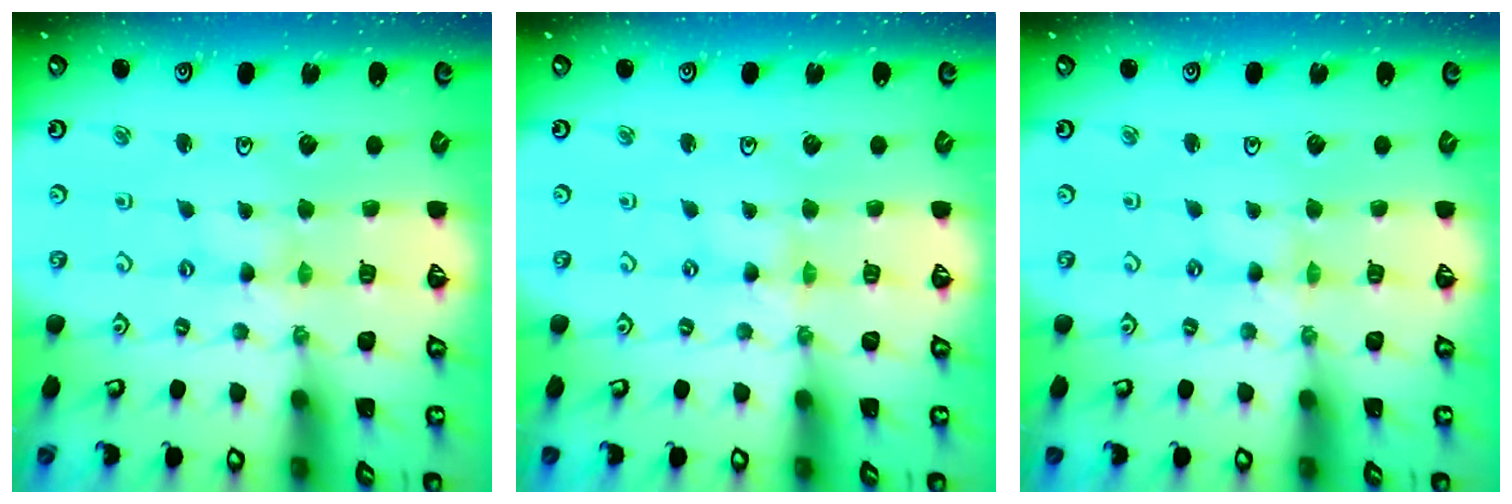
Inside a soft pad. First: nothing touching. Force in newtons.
{"total": 0.0}
{"total": 0.0}